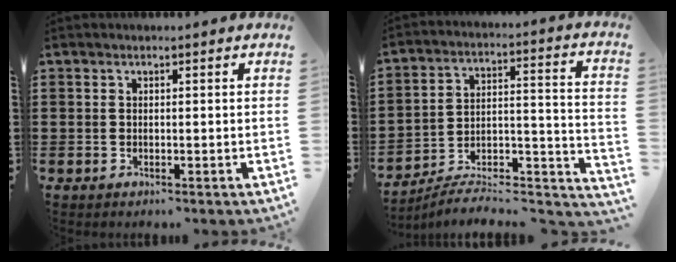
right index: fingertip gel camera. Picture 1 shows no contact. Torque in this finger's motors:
{"motor_torque": [-1.18, -0.47, -1.05, -0.21]}